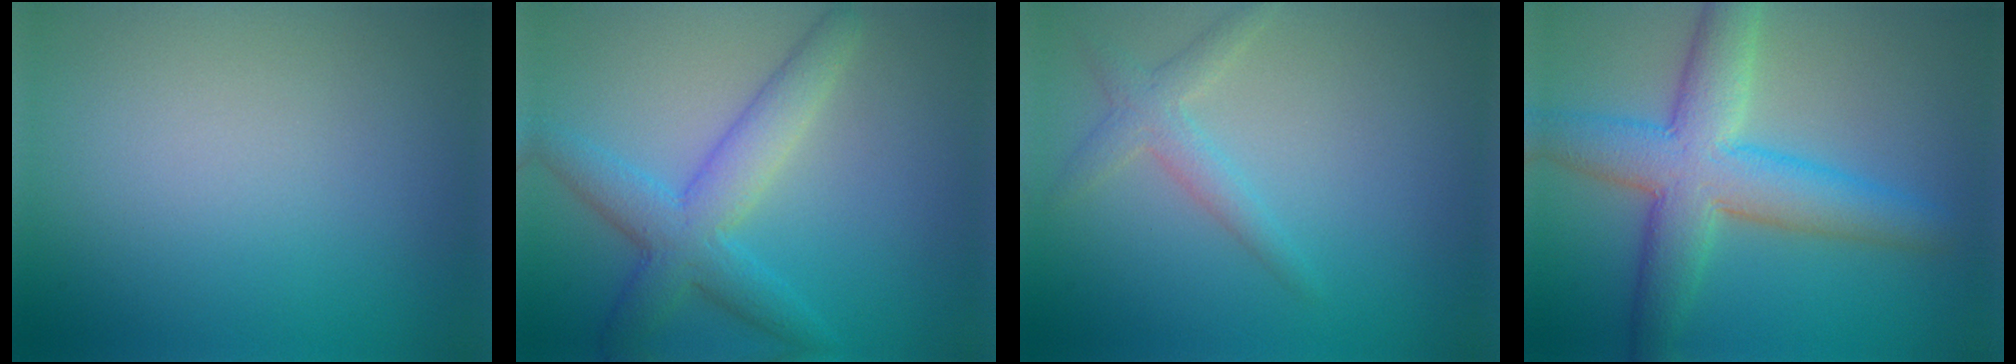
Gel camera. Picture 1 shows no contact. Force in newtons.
{"total": 5.3, "press": 5.3, "slide": 0.1}
{"total": 2.2, "press": 2.2, "slide": 0.1}
{"total": 7.9, "press": 7.9, "slide": 0.3}